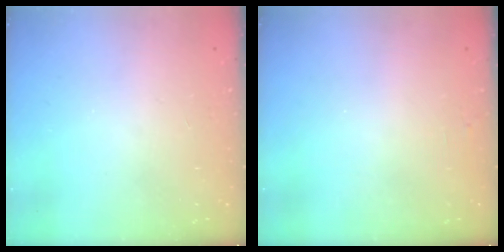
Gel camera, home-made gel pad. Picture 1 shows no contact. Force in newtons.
{"total": 2.5, "press": 2.5, "slide": 0.2}